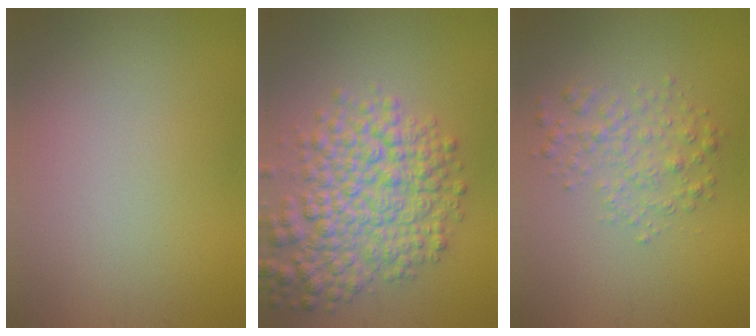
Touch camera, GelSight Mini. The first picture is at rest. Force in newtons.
{"total": 7.3, "press": 7.3, "slide": 0.2}
{"total": 2.5, "press": 2.5, "slide": 0.1}